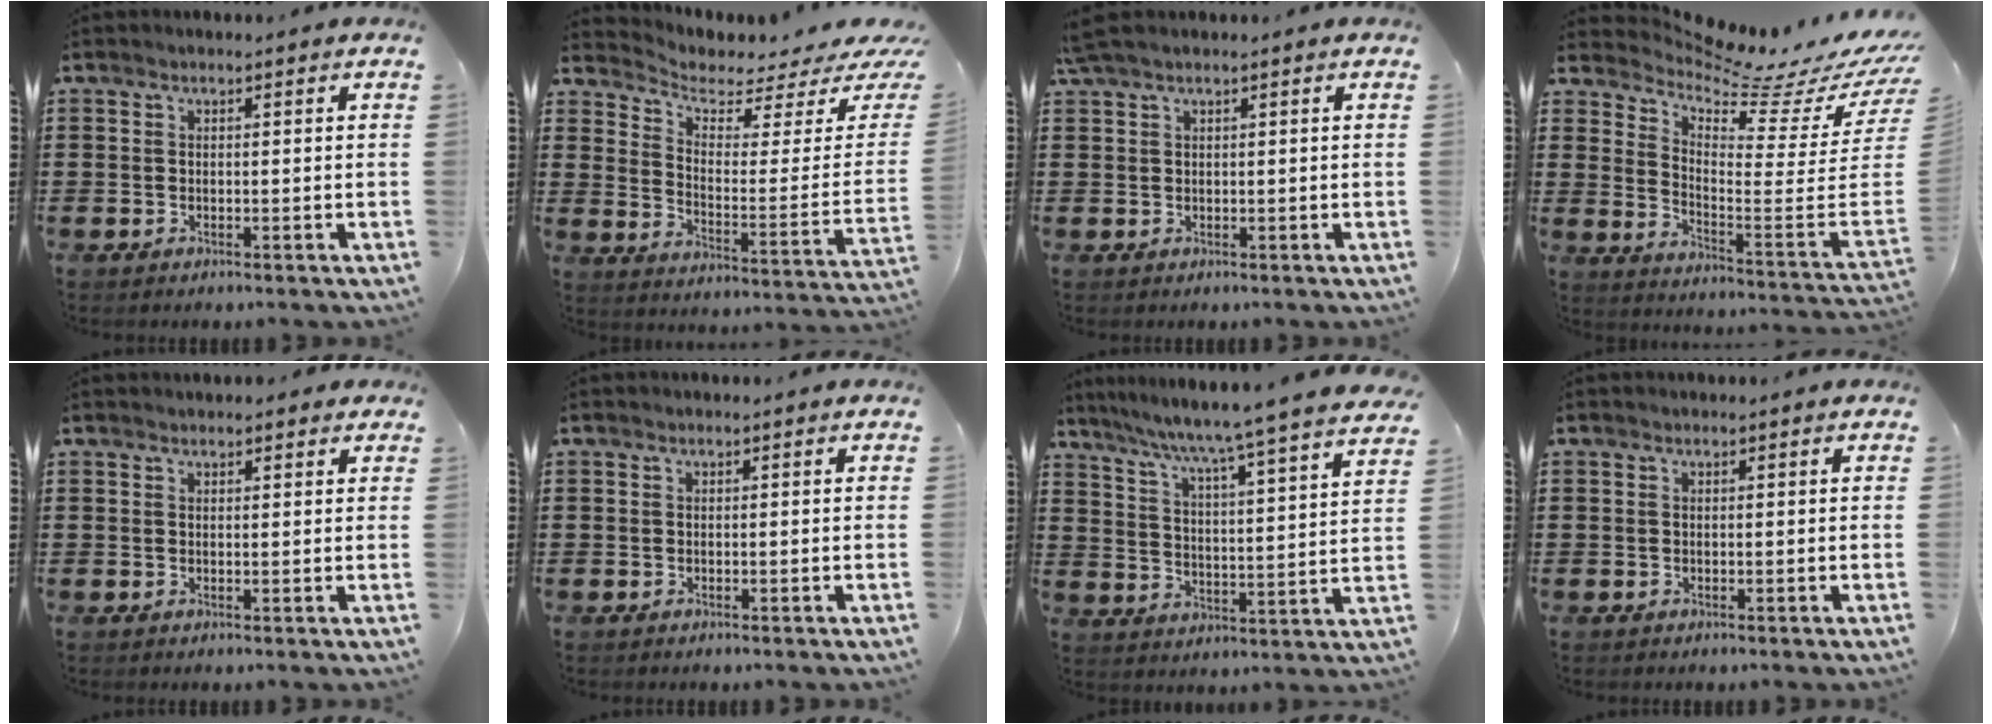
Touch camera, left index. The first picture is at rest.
{"total": 3.2, "force": [2.7, 1.1, 1.3], "torque": [-0.048, -0.029, 0.041]}
{"total": 1.4, "force": [0.9, 0.1, 1.0], "torque": [-0.021, 0.001, 0.017]}
{"total": 6.3, "force": [6.0, 0.0, 1.8], "torque": [-0.058, -0.072, 0.092]}
{"total": 1.4, "force": [1.3, 0.3, 0.4], "torque": [-0.011, 0.003, 0.024]}
{"total": 0.0}
{"total": 5.6, "force": [4.8, -1.5, 2.5], "torque": [-0.070, -0.051, 0.071]}
{"total": 0.0}